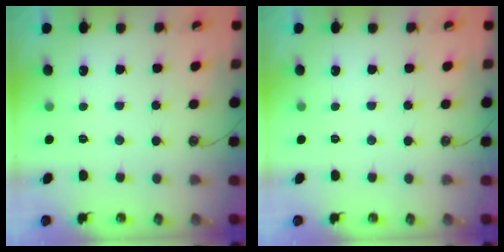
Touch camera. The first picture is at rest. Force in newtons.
{"total": 0.0}